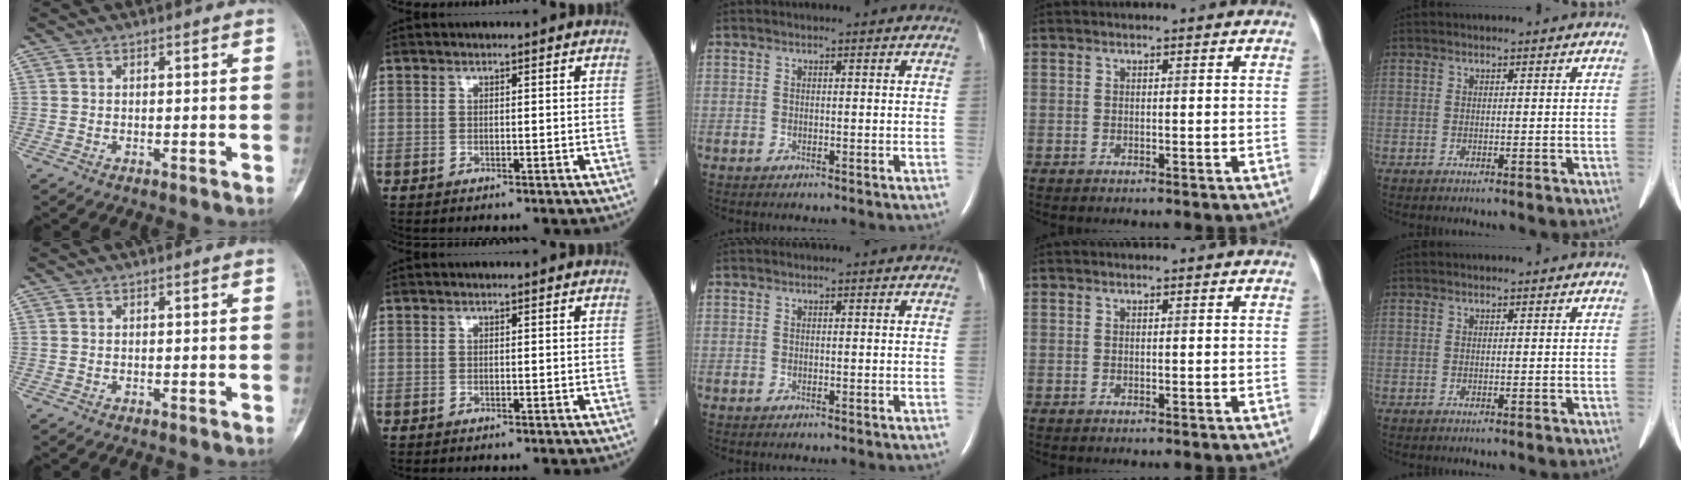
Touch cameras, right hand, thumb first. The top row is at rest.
{}